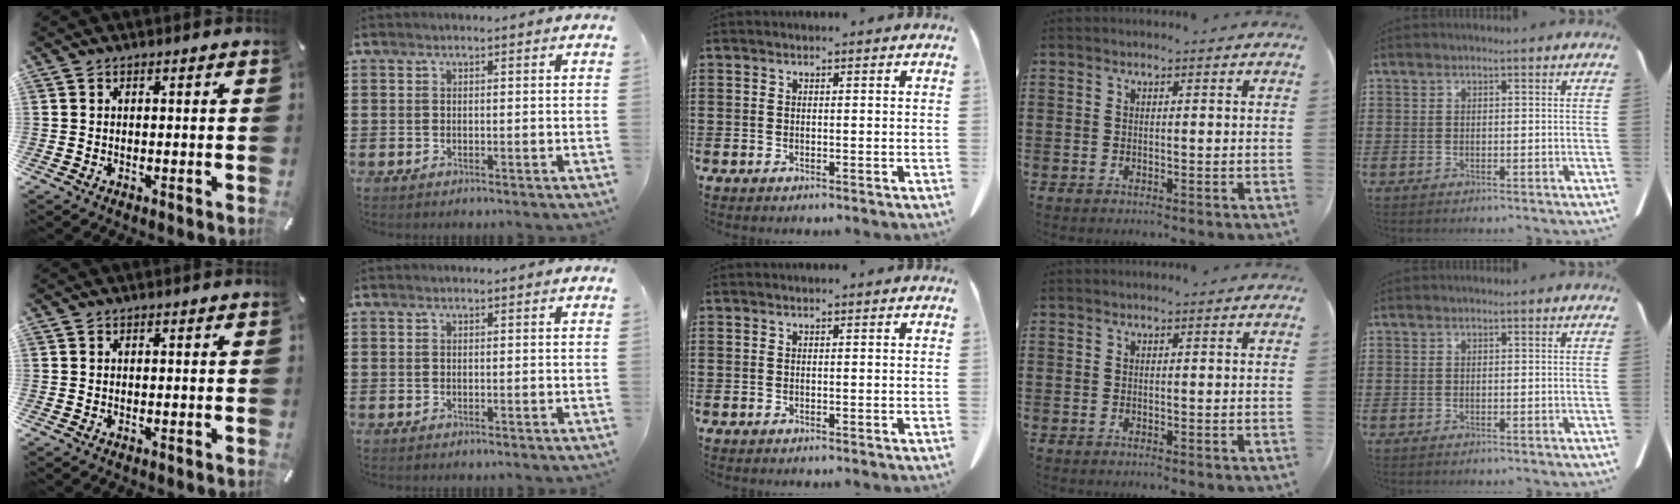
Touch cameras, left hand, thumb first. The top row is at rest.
{}